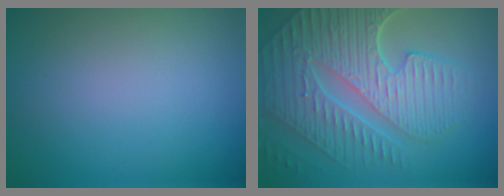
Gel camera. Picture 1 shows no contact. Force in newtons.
{"total": 9.5, "press": 6.5, "slide": 7.0}